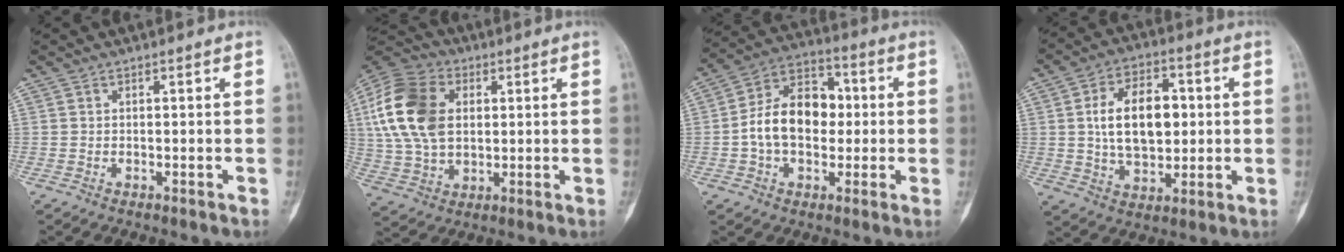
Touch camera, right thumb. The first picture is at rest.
{"total": 18.2, "force": [3.3, 12.6, 12.7], "torque": [-0.250, 0.008, 0.060]}
{"total": 14.0, "force": [-0.3, 9.6, 10.1], "torque": [-0.151, 0.036, -0.013]}
{"total": 14.2, "force": [1.6, 8.8, 11.1], "torque": [-0.161, 0.008, 0.028]}